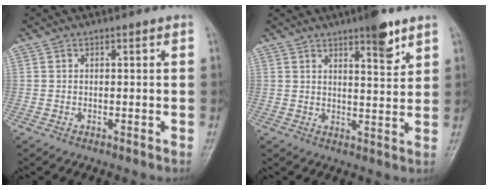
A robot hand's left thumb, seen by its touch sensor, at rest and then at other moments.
{"total": 6.9, "force": [4.5, 1.6, 4.9], "torque": [-0.058, -0.028, 0.064]}